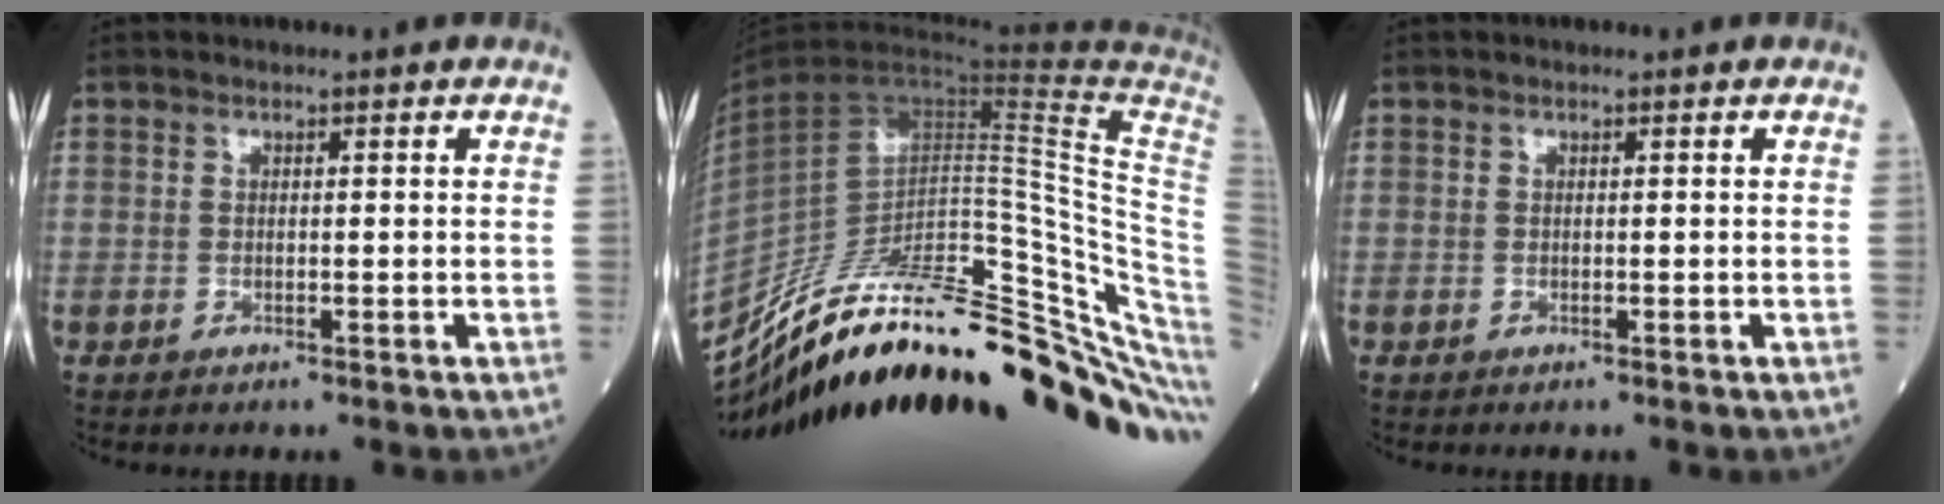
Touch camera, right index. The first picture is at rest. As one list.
[{"total": 34.5, "force": [-25.1, 6.2, 22.9], "torque": [-0.242, 0.000, -0.361]}, {"total": 0.0}]